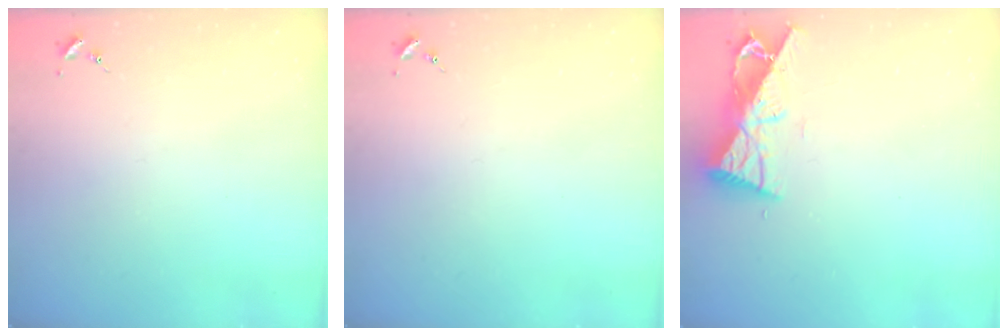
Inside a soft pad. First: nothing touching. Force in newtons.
{"total": 0.0}
{"total": 8.8, "press": 8.7, "slide": 1.0}